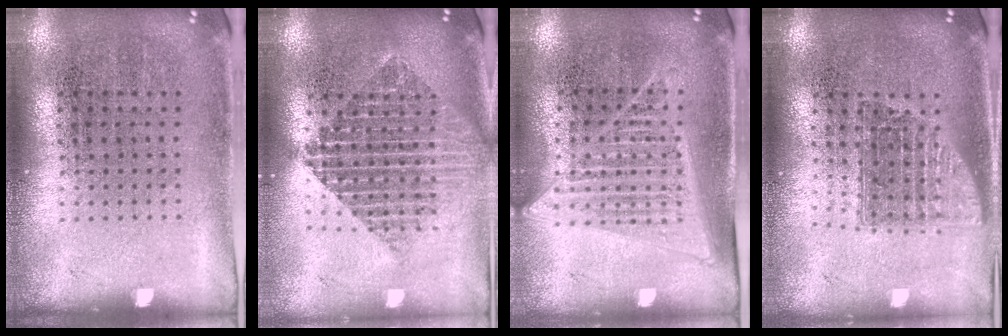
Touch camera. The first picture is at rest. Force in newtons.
{"total": 2.1, "press": 1.7, "slide": 1.2}
{"total": 1.3, "press": 1.2, "slide": 0.5}
{"total": 1.5, "press": 1.2, "slide": 0.9}